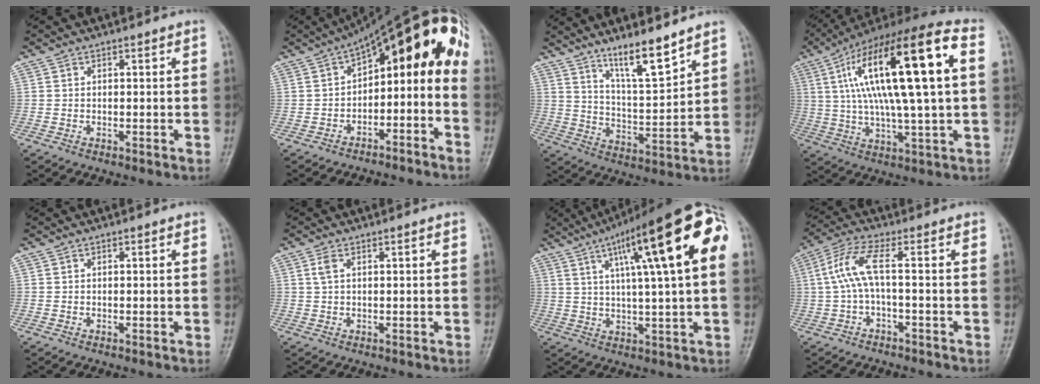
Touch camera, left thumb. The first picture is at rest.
{"total": 17.3, "force": [-3.7, 9.2, 14.2], "torque": [-0.176, 0.099, -0.052]}
{"total": 10.5, "force": [8.1, 1.3, 6.6], "torque": [-0.111, -0.063, 0.151]}
{"total": 25.9, "force": [5.4, 6.1, 24.6], "torque": [-0.439, 0.033, 0.081]}
{"total": 0.0}
{"total": 1.7, "force": [0.6, 0.7, 1.4], "torque": [-0.038, 0.013, 0.015]}
{"total": 20.7, "force": [6.9, 3.5, 19.1], "torque": [-0.279, 0.016, 0.096]}
{"total": 6.3, "force": [-0.5, 1.0, 6.2], "torque": [-0.157, 0.035, -0.013]}